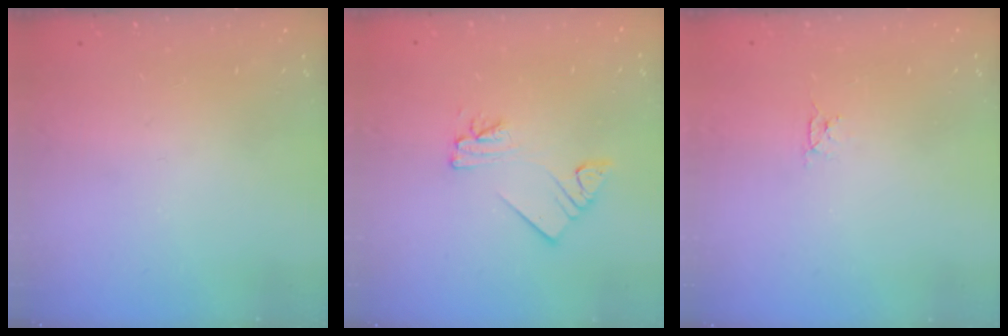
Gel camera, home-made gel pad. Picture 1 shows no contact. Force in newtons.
{"total": 3.8, "press": 3.8, "slide": 0.2}
{"total": 2.8, "press": 2.8, "slide": 0.4}